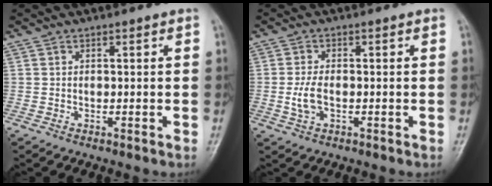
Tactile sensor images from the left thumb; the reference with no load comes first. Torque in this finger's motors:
{"motor_torque": [0.00, 0.10, 0.41, 0.14, 0.23]}